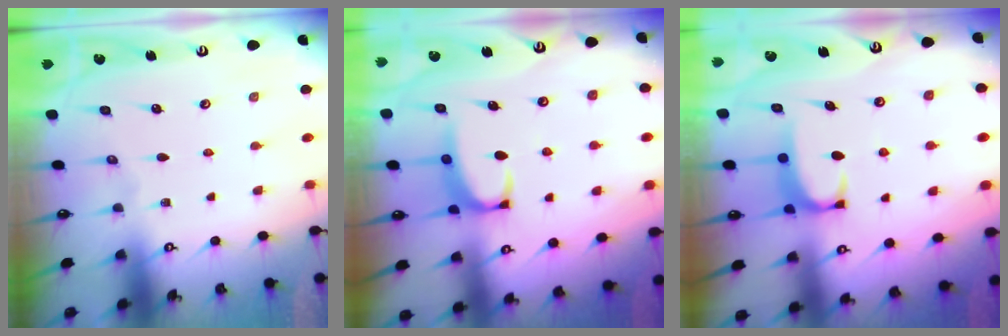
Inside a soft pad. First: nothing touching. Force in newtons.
{"total": 2.1, "press": 2.1, "slide": 0.6}
{"total": 1.8, "press": 1.8, "slide": 0.5}